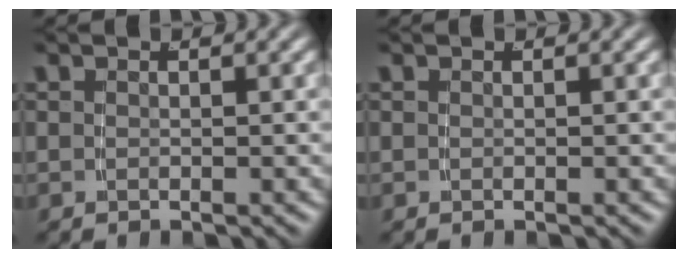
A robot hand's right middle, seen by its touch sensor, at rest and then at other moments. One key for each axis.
{"total": 0.0}